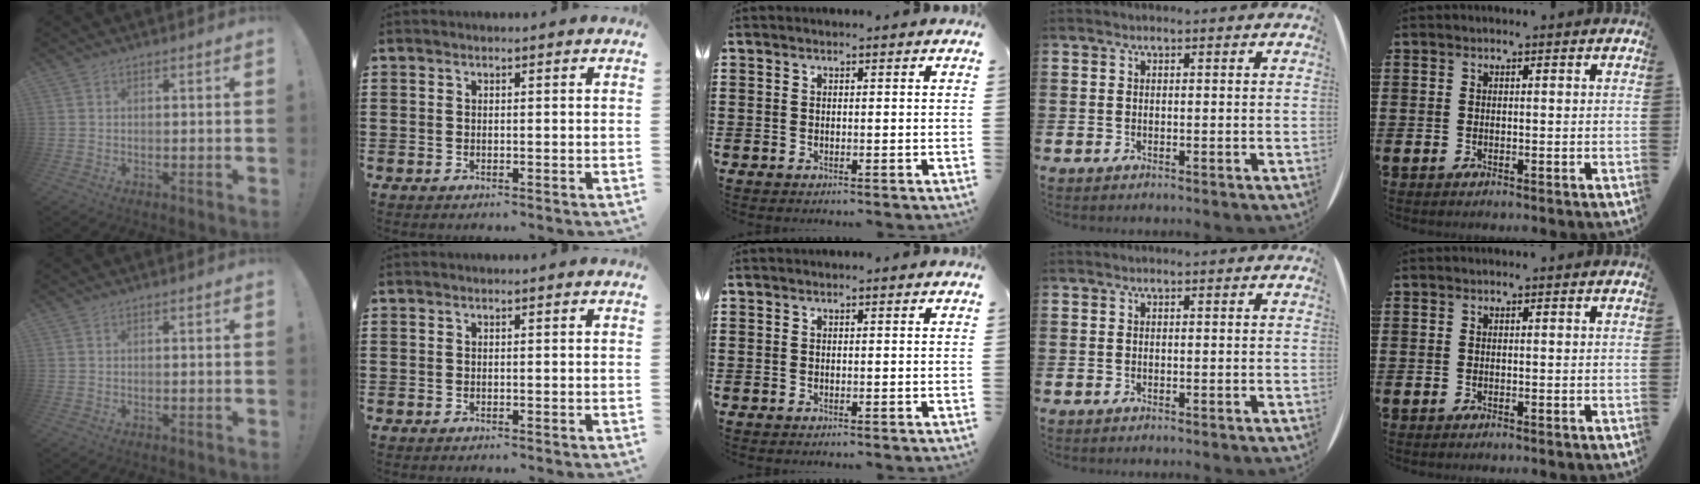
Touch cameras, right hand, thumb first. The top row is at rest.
{}